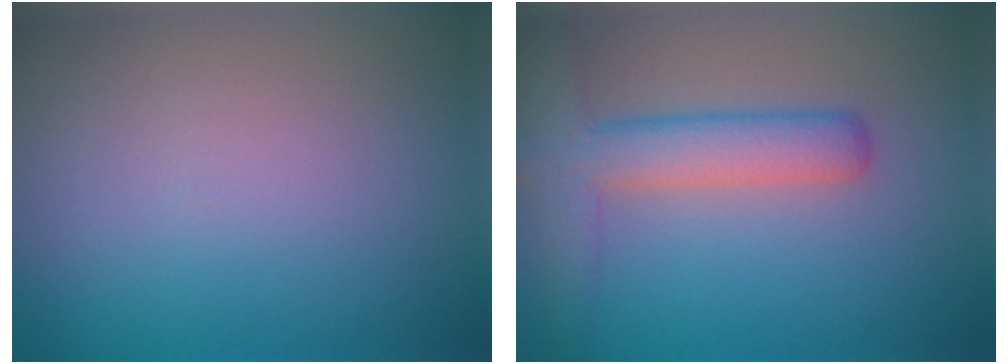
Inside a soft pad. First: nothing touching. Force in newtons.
{"total": 5.2, "press": 5.2, "slide": 0.2}